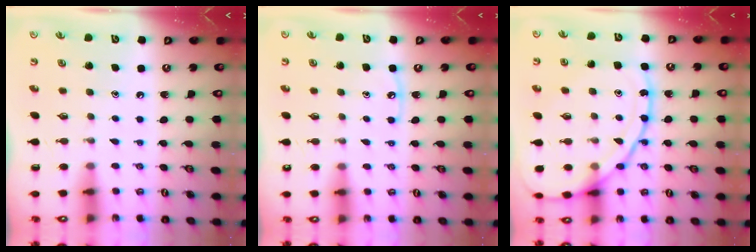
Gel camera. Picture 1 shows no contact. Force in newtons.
{"total": 4.4, "press": 4.3, "slide": 0.6}
{"total": 14.2, "press": 14.2, "slide": 1.3}